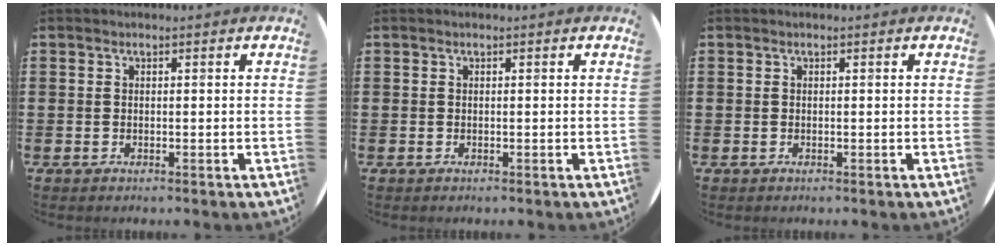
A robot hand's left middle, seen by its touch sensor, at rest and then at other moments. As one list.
[{"total": 0.0}, {"total": 0.0}]